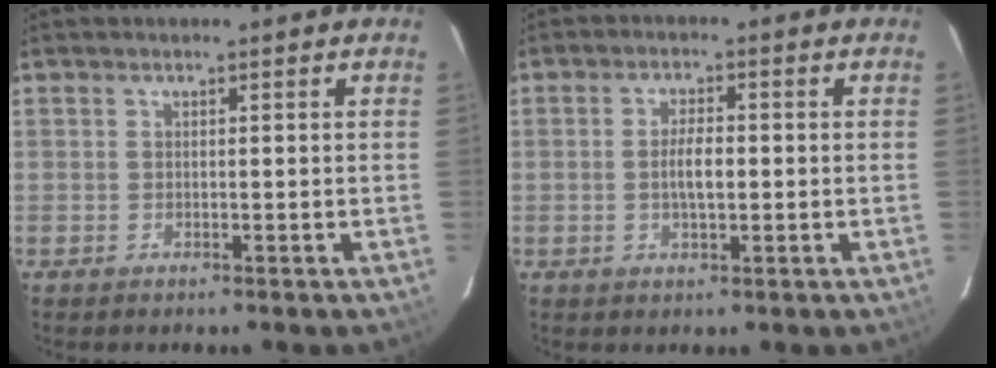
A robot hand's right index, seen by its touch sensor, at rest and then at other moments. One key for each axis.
{"total": 4.1, "fx": -0.4, "fy": 1.6, "fz": 3.8, "tx": -0.069, "ty": 0.000, "tz": -0.004}